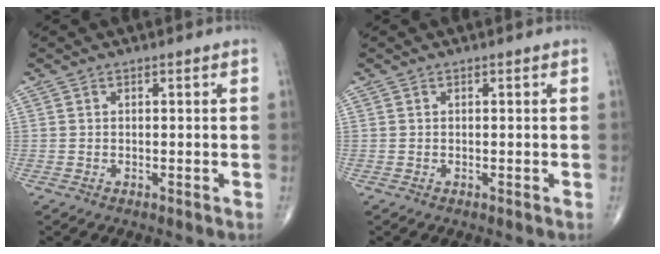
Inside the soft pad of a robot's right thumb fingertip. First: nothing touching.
{"total": 0.0}